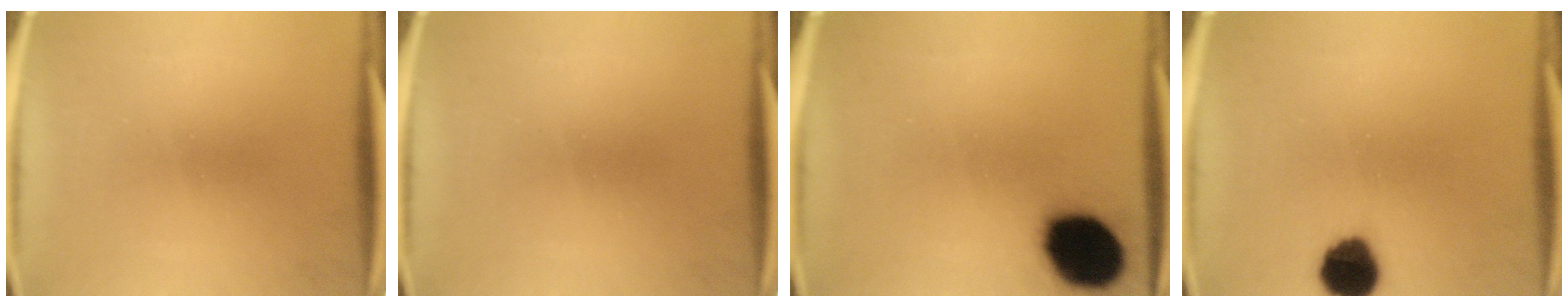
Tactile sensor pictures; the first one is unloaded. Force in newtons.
{"total": 0.0}
{"total": 17.4}
{"total": 9.5}